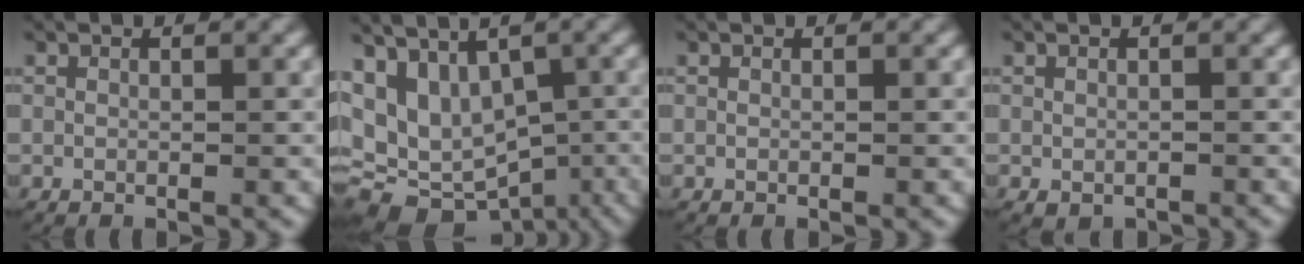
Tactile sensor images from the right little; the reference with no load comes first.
{"total": 14.0, "force": [-4.1, 11.4, 7.1], "torque": [-0.144, -0.051, -0.057]}
{"total": 0.0}
{"total": 1.2, "force": [-0.7, 0.8, 0.5], "torque": [-0.011, -0.008, -0.005]}